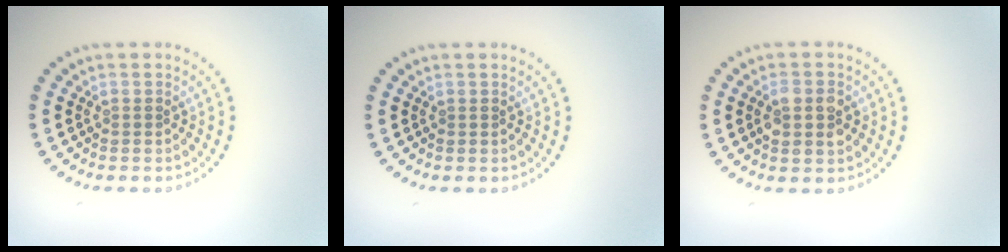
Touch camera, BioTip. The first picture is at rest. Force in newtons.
{"total": 0.0}
{"total": 2.9, "press": 2.8, "slide": 0.3}